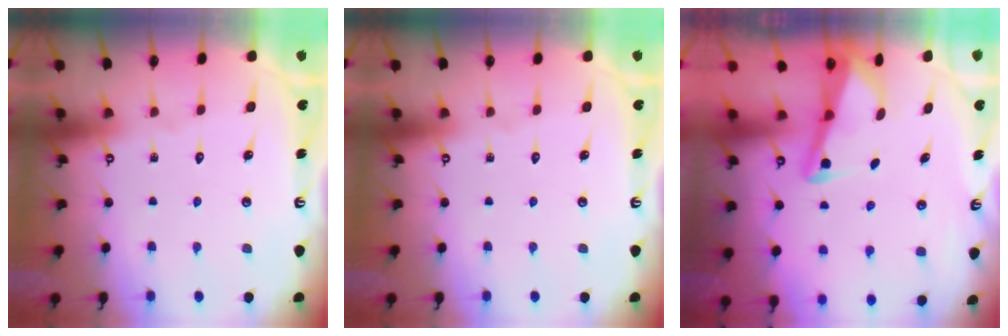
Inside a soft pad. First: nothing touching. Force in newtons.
{"total": 0.0}
{"total": 2.8, "press": 2.8, "slide": 0.4}